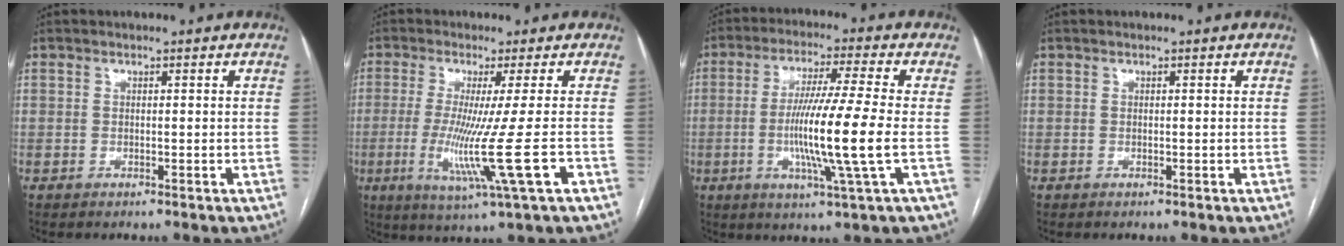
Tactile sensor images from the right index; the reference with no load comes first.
{"total": 10.5, "force": [-2.2, -2.1, 10.0], "torque": [-0.193, -0.047, -0.036]}
{"total": 12.4, "force": [-1.9, -1.4, 12.1], "torque": [-0.233, -0.015, -0.039]}
{"total": 0.0}